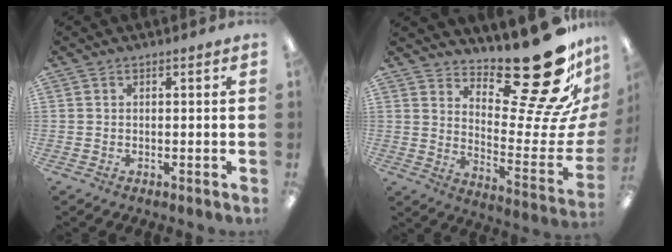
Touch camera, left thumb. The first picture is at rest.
{"total": 26.7, "force": [18.7, 8.6, 17.0], "torque": [-0.197, -0.146, 0.304]}